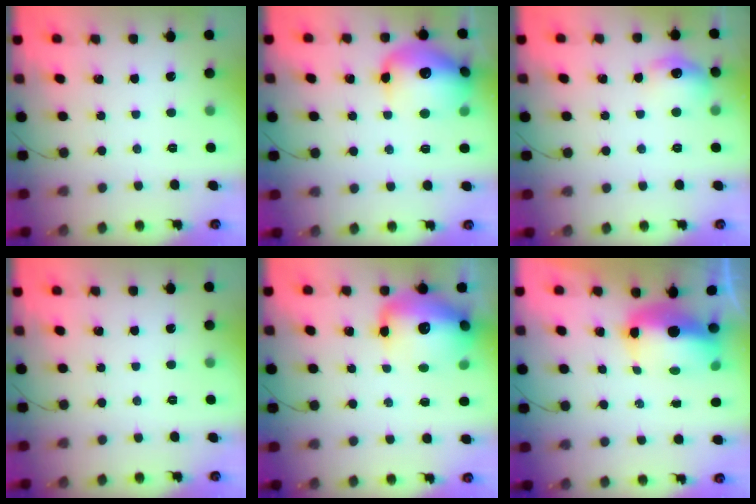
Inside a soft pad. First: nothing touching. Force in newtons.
{"total": 17.7, "press": 17.6, "slide": 2.3}
{"total": 9.9, "press": 9.8, "slide": 1.0}
{"total": 0.0}
{"total": 19.6, "press": 19.0, "slide": 4.6}
{"total": 10.6, "press": 10.4, "slide": 2.2}